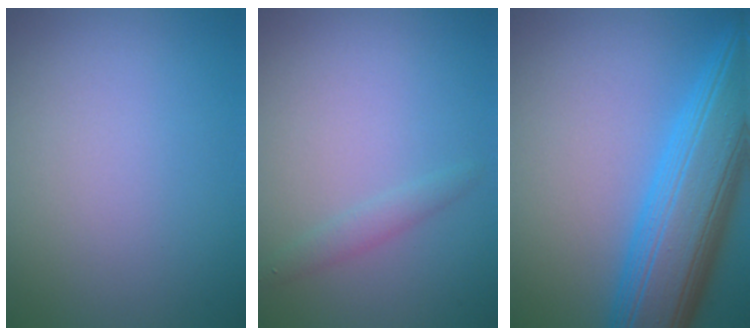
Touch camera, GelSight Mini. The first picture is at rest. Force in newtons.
{"total": 1.2, "press": 1.2, "slide": 0.0}
{"total": 10.6, "press": 10.6, "slide": 0.2}